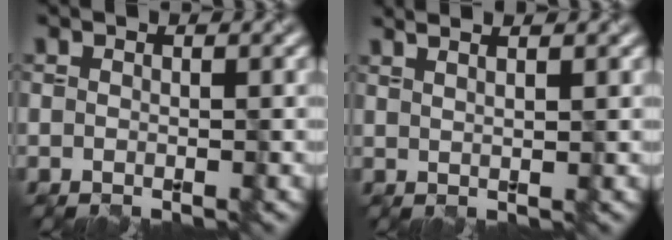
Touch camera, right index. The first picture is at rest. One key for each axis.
{"total": 3.9, "fx": 2.6, "fy": 1.5, "fz": 2.4, "tx": -0.011, "ty": 0.029, "tz": 0.005}